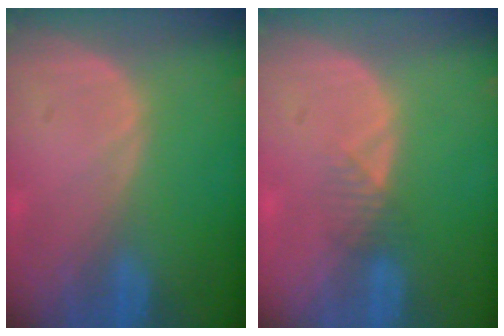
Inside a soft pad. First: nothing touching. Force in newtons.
{"total": 1.9, "press": 1.6, "slide": 1.0}